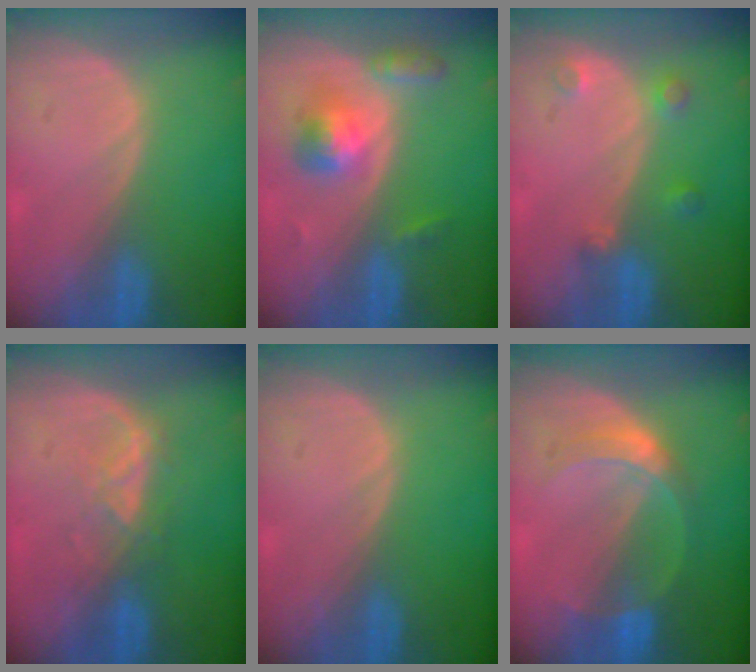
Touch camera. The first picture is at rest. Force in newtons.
{"total": 5.3, "press": 5.0, "slide": 1.7}
{"total": 3.0, "press": 2.8, "slide": 1.1}
{"total": 3.8, "press": 3.8, "slide": 0.6}
{"total": 0.0}
{"total": 5.0, "press": 4.9, "slide": 0.2}